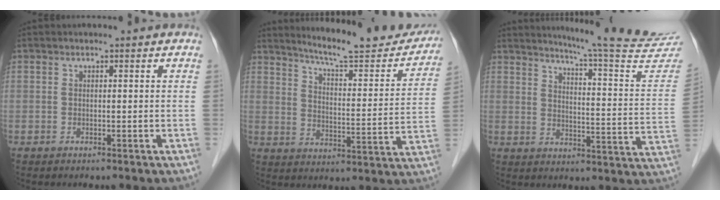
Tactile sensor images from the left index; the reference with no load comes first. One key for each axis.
{"total": 18.5, "fx": 17.1, "fy": 2.2, "fz": 6.8, "tx": -0.092, "ty": -0.045, "tz": 0.224}
{"total": 20.6, "fx": 19.3, "fy": -0.8, "fz": 7.2, "tx": -0.104, "ty": -0.107, "tz": 0.228}